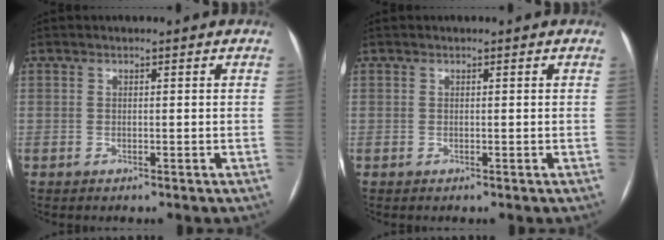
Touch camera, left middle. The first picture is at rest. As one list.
[{"total": 0.0}]